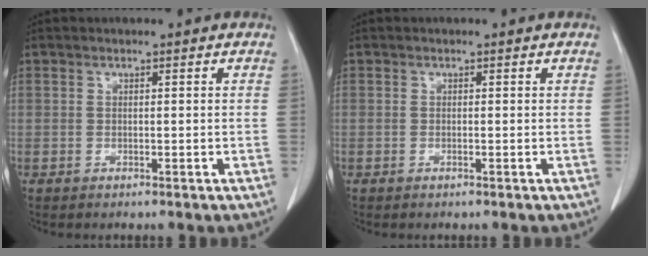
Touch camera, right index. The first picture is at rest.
{"total": 0.0}